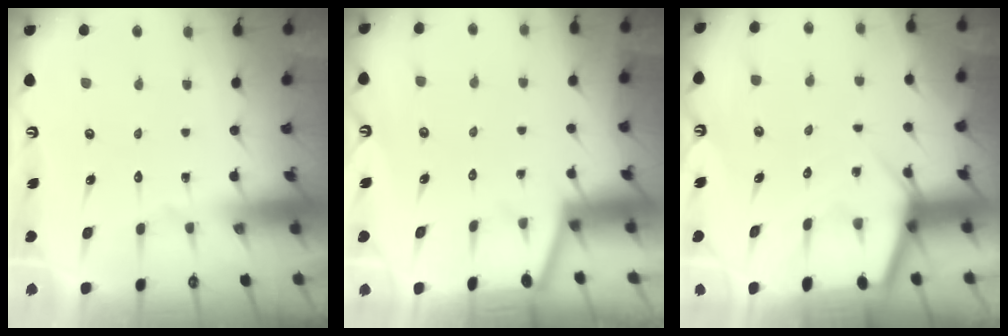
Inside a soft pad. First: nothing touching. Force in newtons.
{"total": 0.7, "press": 0.6, "slide": 0.2}
{"total": 5.0, "press": 5.0, "slide": 0.3}